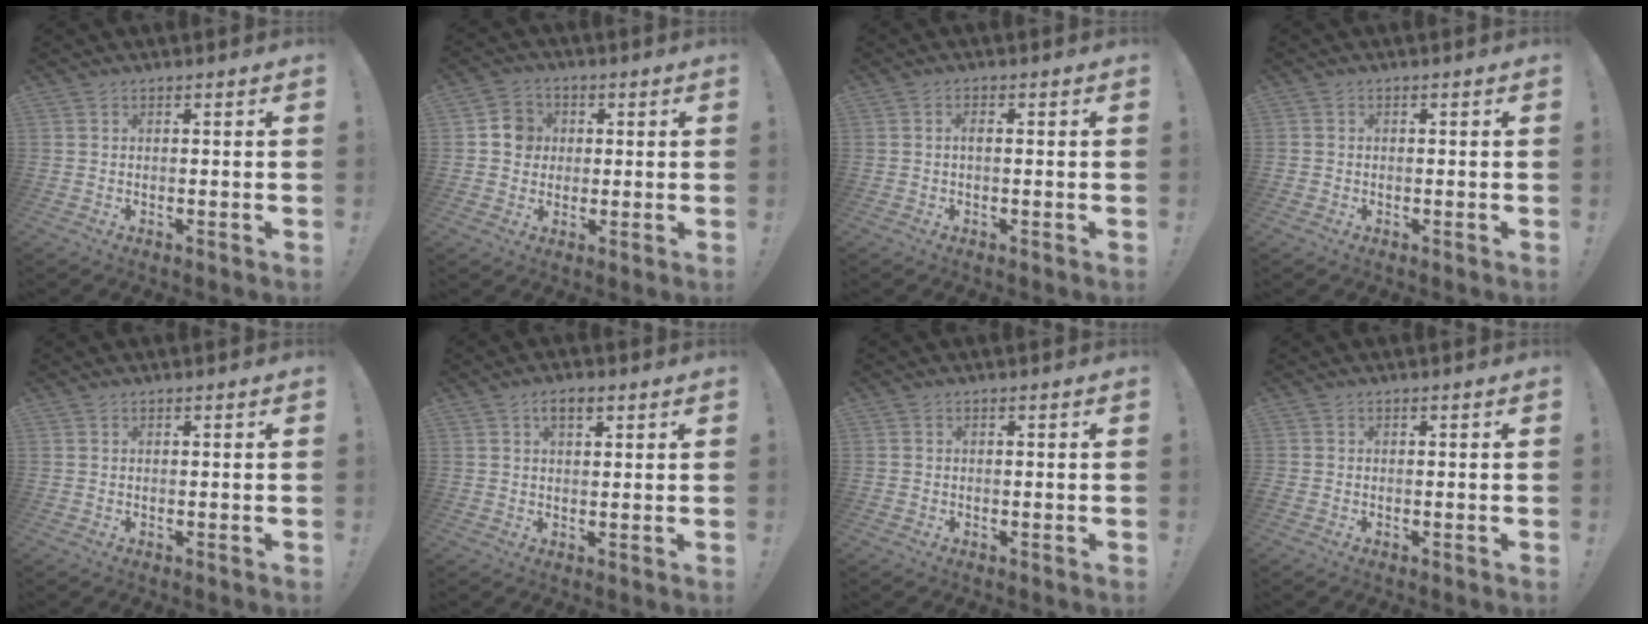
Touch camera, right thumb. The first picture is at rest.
{"total": 7.1, "force": [0.9, 6.8, 2.0], "torque": [-0.022, 0.003, 0.019]}
{"total": 1.4, "force": [-0.3, 0.3, 1.3], "torque": [-0.032, 0.008, -0.005]}
{"total": 0.9, "force": [-0.4, 0.8, 0.2], "torque": [-0.003, 0.001, -0.007]}
{"total": 0.0}
{"total": 3.7, "force": [1.7, 1.9, 2.6], "torque": [-0.032, -0.003, 0.025]}
{"total": 0.7, "force": [-0.4, 0.6, 0.1], "torque": [0.000, 0.001, -0.006]}
{"total": 0.5, "force": [-0.3, 0.4, 0.2], "torque": [-0.003, -0.001, -0.005]}